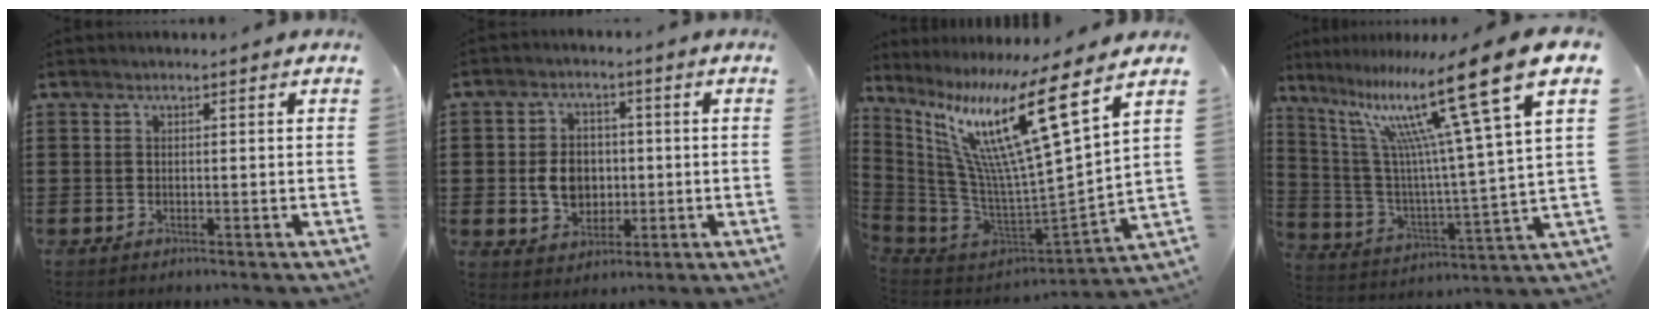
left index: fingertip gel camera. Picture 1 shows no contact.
{"total": 6.3, "force": [-0.4, 5.0, 3.8], "torque": [-0.082, 0.007, -0.011]}
{"total": 15.3, "force": [8.7, 0.4, 12.6], "torque": [-0.281, -0.068, 0.130]}
{"total": 19.1, "force": [11.1, 2.2, 15.4], "torque": [-0.295, -0.065, 0.171]}